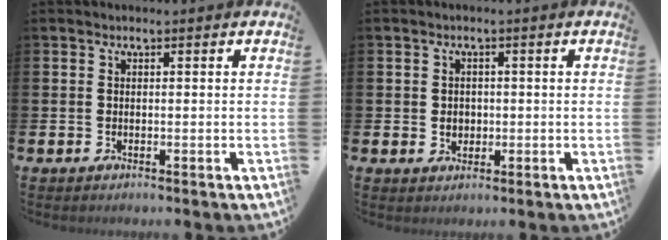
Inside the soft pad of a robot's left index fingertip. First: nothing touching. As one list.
[{"total": 1.8, "force": [0.2, 1.7, 0.7], "torque": [0.005, 0.000, -0.004]}]